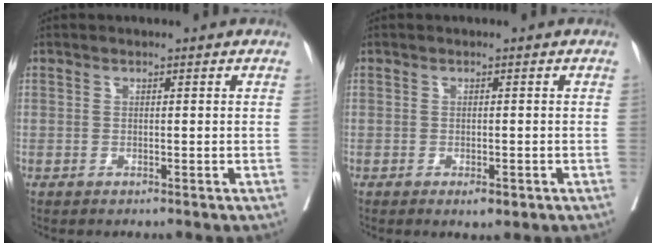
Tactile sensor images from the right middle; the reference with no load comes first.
{"total": 1.8, "force": [-0.9, 0.5, 1.4], "torque": [-0.021, -0.004, -0.008]}